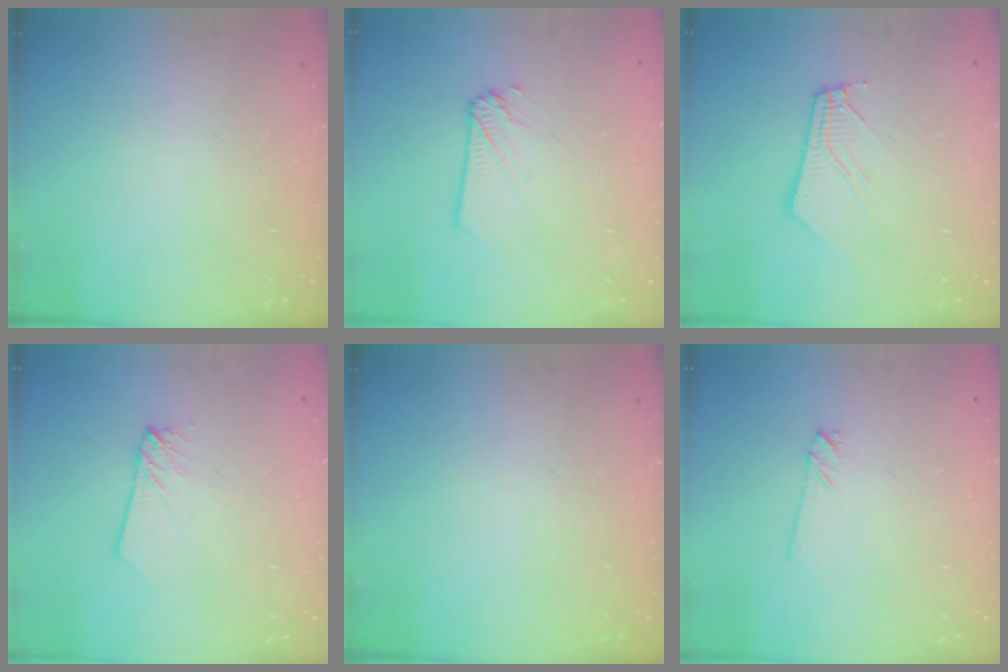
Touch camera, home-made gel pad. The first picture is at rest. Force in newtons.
{"total": 2.1, "press": 2.1, "slide": 0.2}
{"total": 8.2, "press": 8.1, "slide": 1.1}
{"total": 2.6, "press": 2.6, "slide": 0.2}
{"total": 0.0}
{"total": 0.8, "press": 0.8, "slide": 0.1}